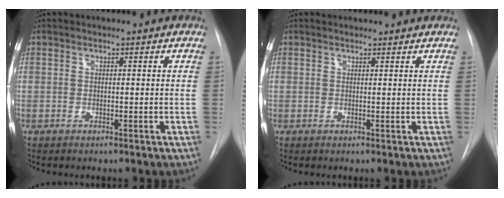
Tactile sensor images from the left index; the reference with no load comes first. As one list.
[{"total": 2.1, "force": [2.0, 0.4, 0.3], "torque": [-0.009, 0.007, 0.020]}]